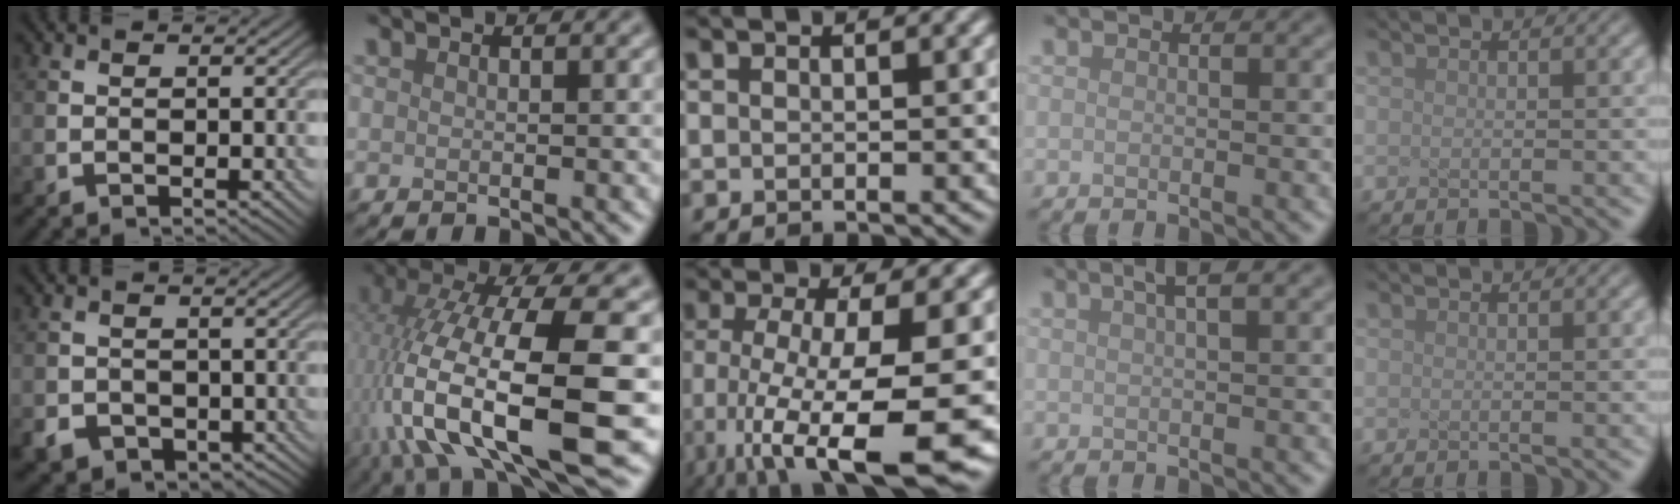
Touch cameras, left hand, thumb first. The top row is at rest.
{"thumb": {"total": 4.5, "force": [-1.9, 3.8, 1.5], "torque": [-0.038, -0.008, -0.034]}, "index": {"total": 14.5, "force": [-3.0, 4.7, 13.4], "torque": [-0.250, -0.004, -0.043]}, "middle": {"total": 12.9, "force": [-4.7, 3.5, 11.5], "torque": [-0.194, -0.034, -0.061]}, "ring": {"total": 2.3, "force": [1.1, 0.5, 1.9], "torque": [-0.024, 0.008, 0.015]}}